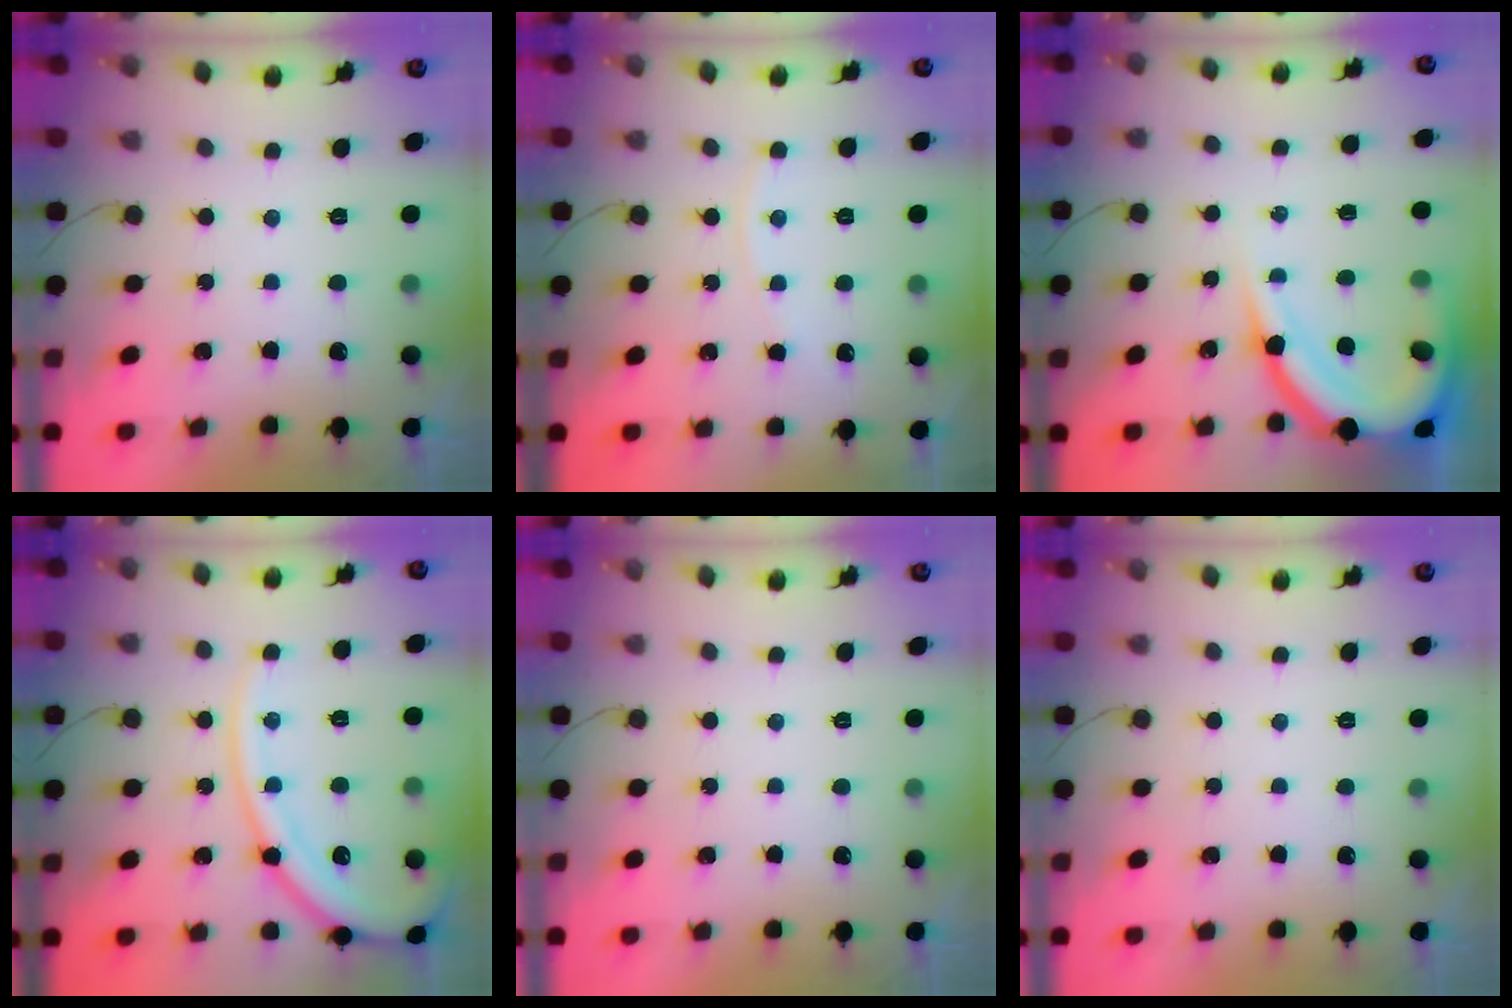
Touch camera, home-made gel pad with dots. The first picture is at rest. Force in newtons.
{"total": 2.5, "press": 2.5, "slide": 0.3}
{"total": 14.2, "press": 14.1, "slide": 1.6}
{"total": 16.2, "press": 16.2, "slide": 1.7}
{"total": 0.0}
{"total": 0.0}